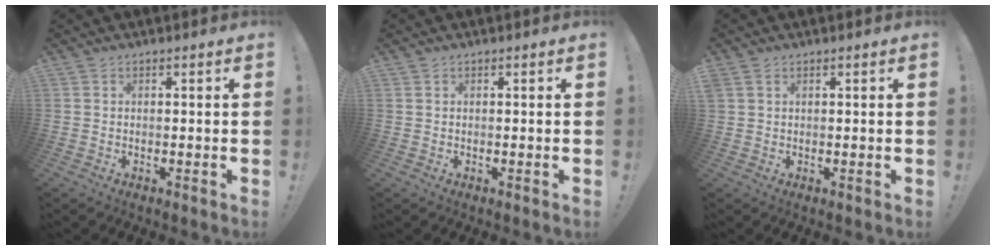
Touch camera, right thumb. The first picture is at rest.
{"total": 0.0}
{"total": 1.6, "force": [0.9, 1.0, 0.8], "torque": [-0.021, 0.004, 0.019]}